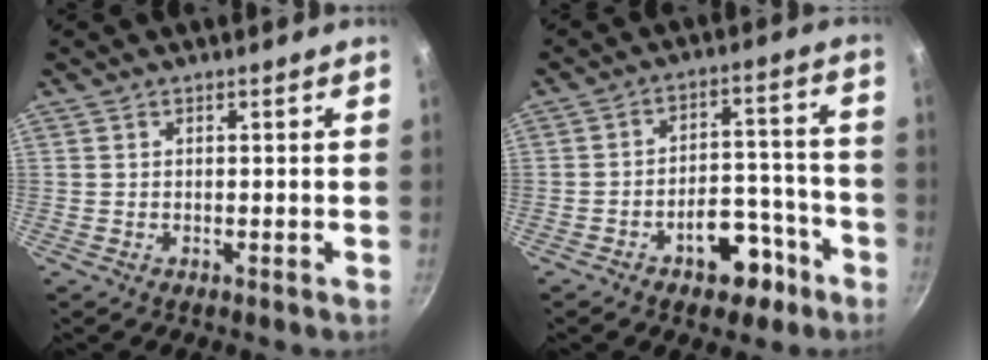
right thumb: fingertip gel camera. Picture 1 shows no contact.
{"total": 10.6, "force": [-6.0, 6.0, 6.3], "torque": [-0.050, 0.062, -0.075]}